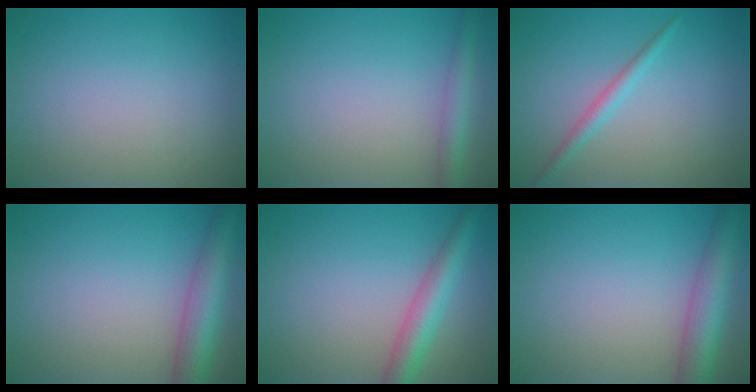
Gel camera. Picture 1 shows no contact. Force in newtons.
{"total": 2.6, "press": 2.6, "slide": 0.1}
{"total": 1.6, "press": 1.6, "slide": 0.1}
{"total": 5.2, "press": 5.2, "slide": 0.2}
{"total": 3.9, "press": 3.9, "slide": 0.1}
{"total": 5.2, "press": 5.2, "slide": 0.2}